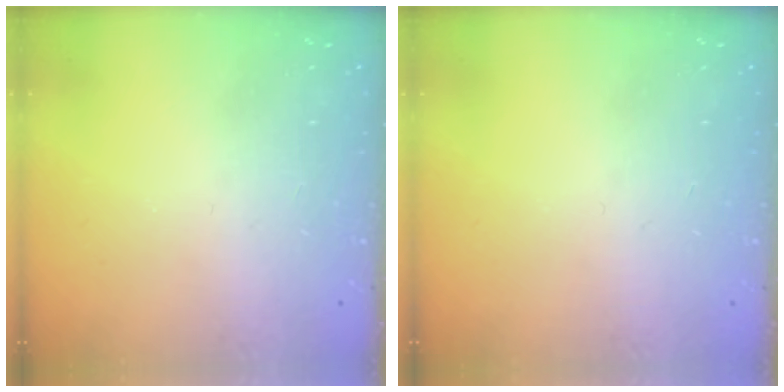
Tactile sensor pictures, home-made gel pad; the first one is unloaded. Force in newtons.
{"total": 0.0}